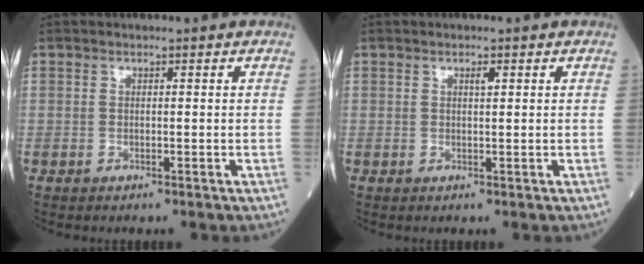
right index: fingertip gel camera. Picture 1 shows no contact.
{"total": 0.8, "force": [0.4, 0.2, 0.7], "torque": [-0.014, -0.001, 0.006]}